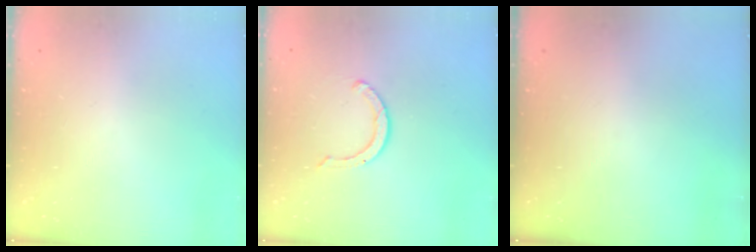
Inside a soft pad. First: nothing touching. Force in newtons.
{"total": 4.2, "press": 4.2, "slide": 0.3}
{"total": 0.0}